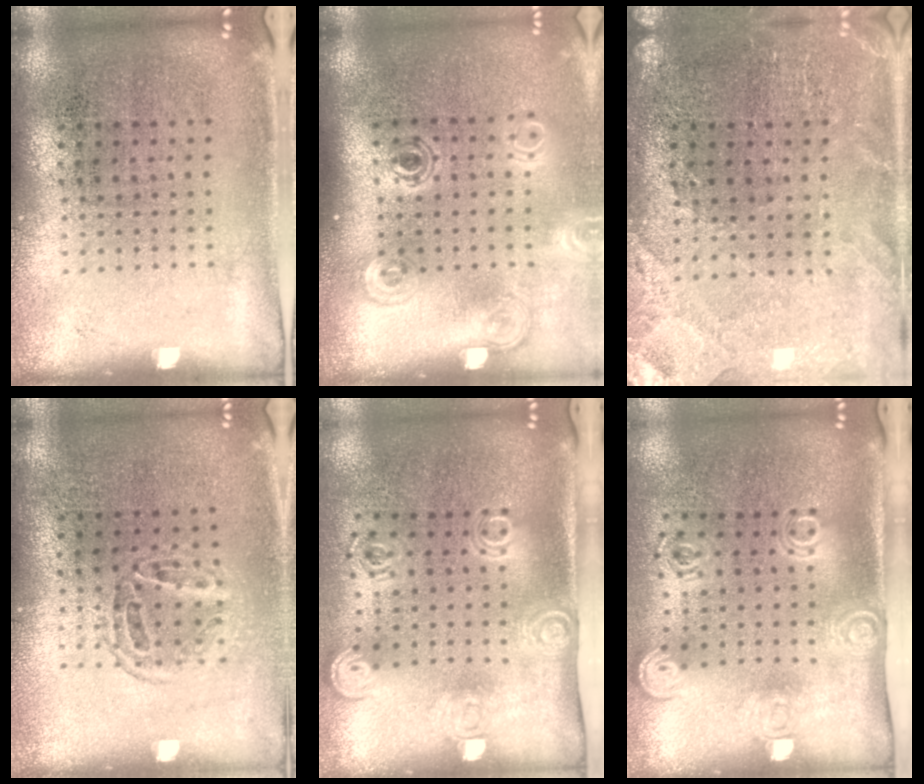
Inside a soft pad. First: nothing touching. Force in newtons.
{"total": 1.8, "press": 1.2, "slide": 1.3}
{"total": 0.9, "press": 0.8, "slide": 0.2}
{"total": 1.2, "press": 1.0, "slide": 0.5}
{"total": 2.0, "press": 1.5, "slide": 1.3}
{"total": 2.0, "press": 1.5, "slide": 1.3}